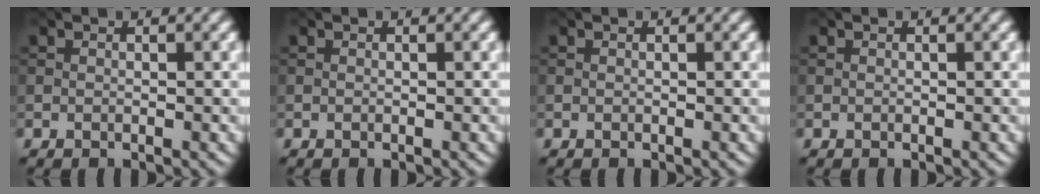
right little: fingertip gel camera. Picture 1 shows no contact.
{"total": 0.0}
{"total": 0.0}
{"total": 0.0}